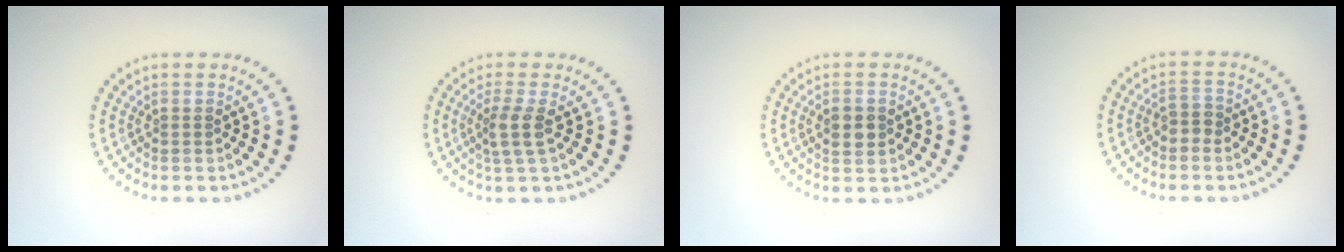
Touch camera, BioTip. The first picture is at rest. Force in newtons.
{"total": 2.4, "press": 1.9, "slide": 1.5}
{"total": 2.2, "press": 2.2, "slide": 0.1}
{"total": 1.5, "press": 1.4, "slide": 0.6}